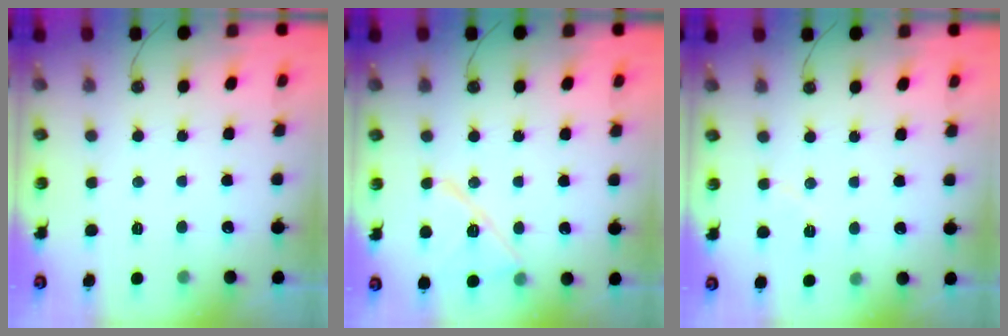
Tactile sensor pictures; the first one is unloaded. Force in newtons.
{"total": 12.5, "press": 12.4, "slide": 0.7}
{"total": 5.1, "press": 4.4, "slide": 2.6}